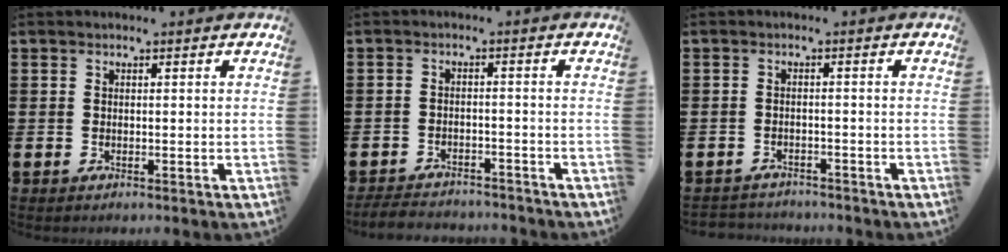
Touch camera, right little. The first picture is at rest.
{"total": 2.6, "force": [-2.6, 0.3, 0.0], "torque": [-0.005, 0.003, -0.057]}
{"total": 1.5, "force": [-1.5, 0.2, -0.2], "torque": [-0.001, 0.003, -0.034]}